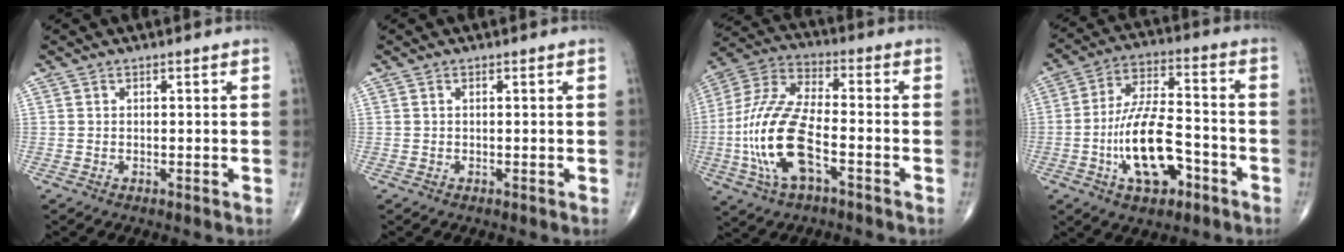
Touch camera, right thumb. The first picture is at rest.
{"total": 0.0}
{"total": 17.2, "force": [-4.8, 7.4, 14.8], "torque": [-0.319, 0.029, -0.090]}
{"total": 15.2, "force": [-5.3, 7.0, 12.4], "torque": [-0.215, 0.038, -0.088]}